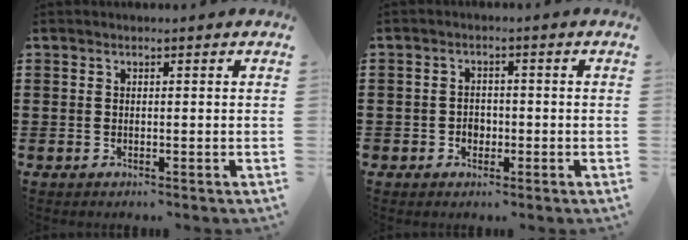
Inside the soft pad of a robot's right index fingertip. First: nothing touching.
{"total": 2.0, "force": [-0.8, 1.8, 0.5], "torque": [-0.015, 0.004, -0.018]}